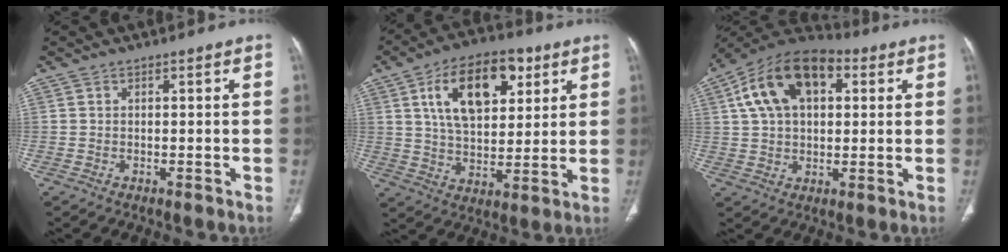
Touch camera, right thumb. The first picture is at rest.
{"total": 17.1, "force": [6.7, 9.4, 12.6], "torque": [-0.173, -0.013, 0.115]}
{"total": 16.9, "force": [5.4, 10.1, 12.4], "torque": [-0.201, 0.020, 0.085]}